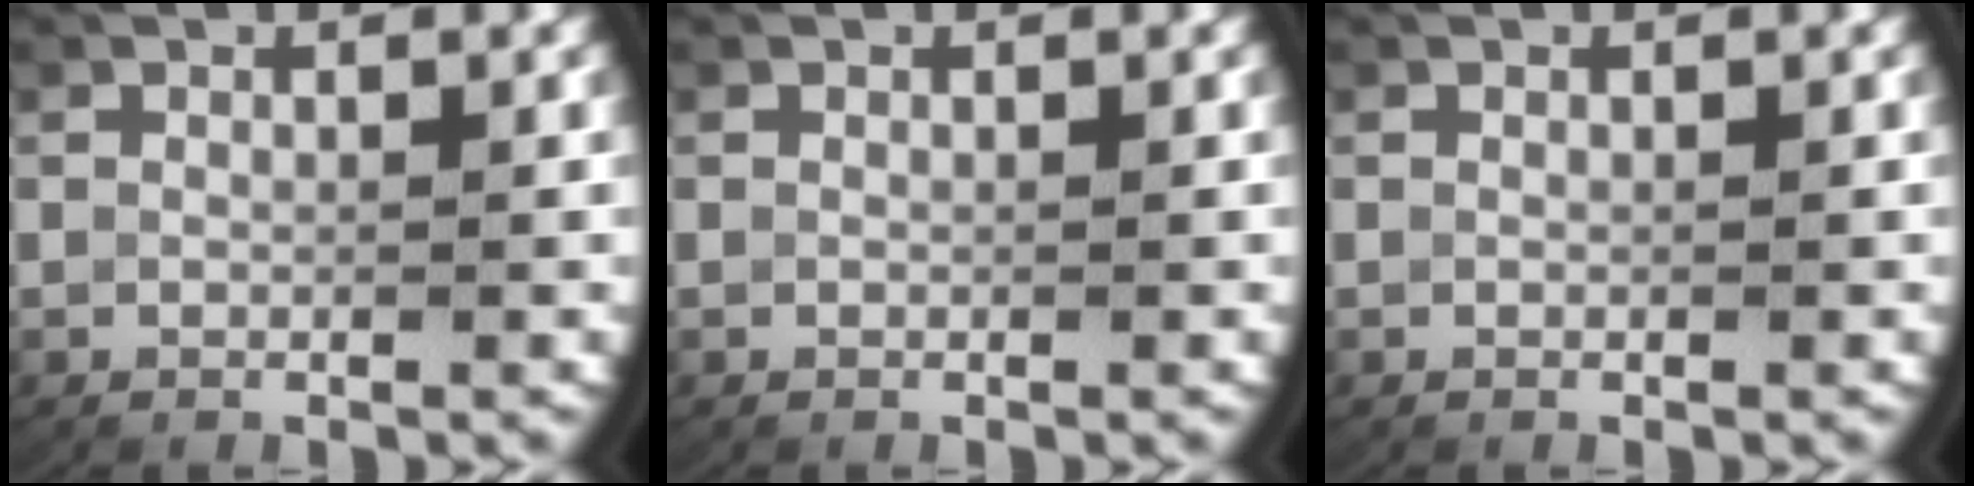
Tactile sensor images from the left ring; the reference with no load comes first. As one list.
[{"total": 0.0}, {"total": 0.0}]